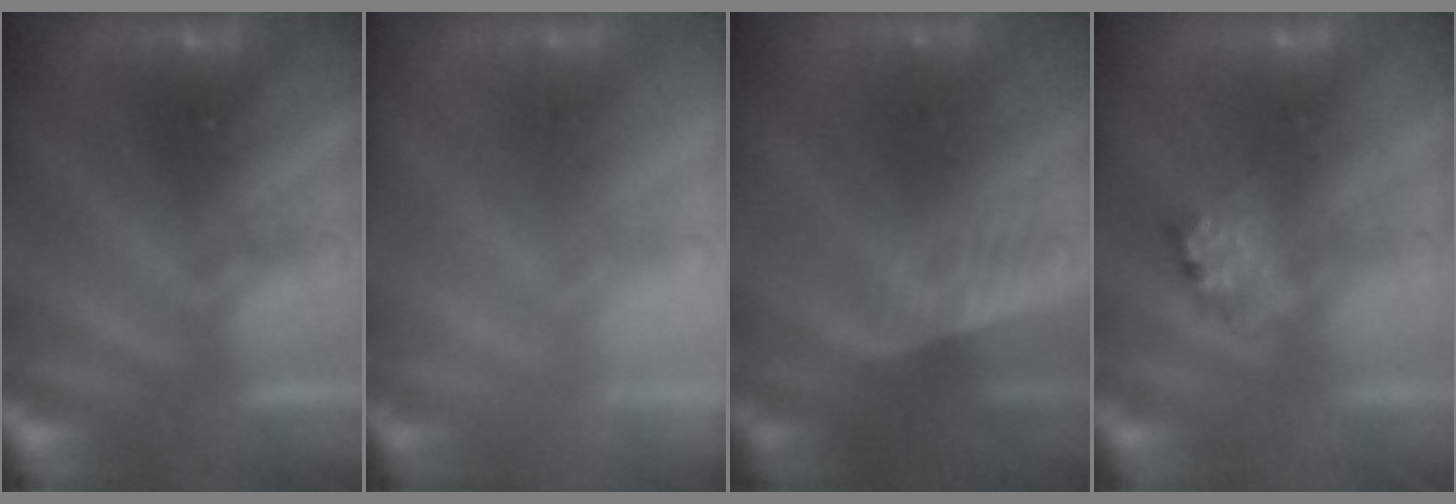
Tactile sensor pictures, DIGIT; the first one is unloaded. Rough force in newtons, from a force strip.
{"total": 1.6}
{"total": 3.0}
{"total": 2.4}